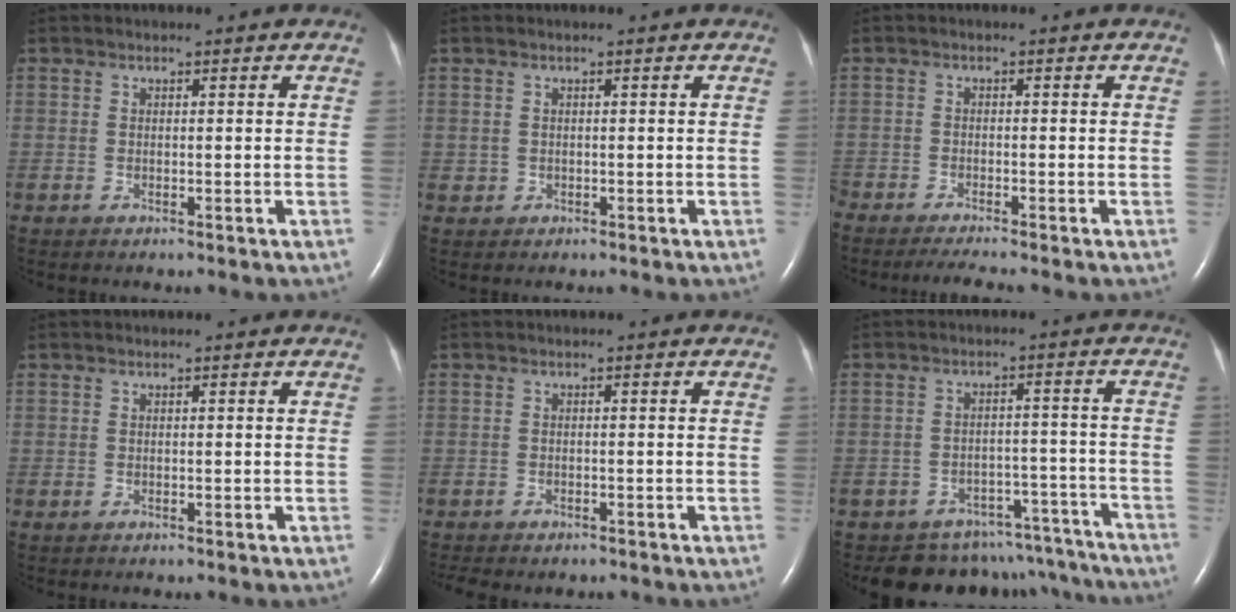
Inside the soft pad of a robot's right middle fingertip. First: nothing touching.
{"total": 0.8, "force": [0.0, 0.8, 0.1], "torque": [0.000, 0.003, 0.001]}
{"total": 4.9, "force": [-4.4, -0.3, 2.2], "torque": [-0.033, -0.015, -0.074]}
{"total": 0.0}
{"total": 4.9, "force": [-4.1, 2.0, 1.9], "torque": [-0.029, -0.004, -0.052]}
{"total": 13.1, "force": [-12.0, 5.1, 0.3], "torque": [0.014, 0.041, -0.137]}